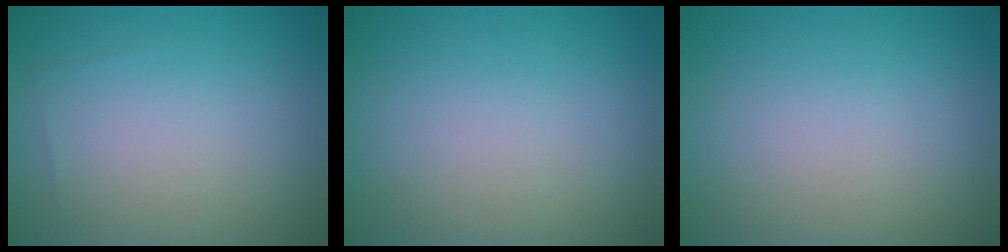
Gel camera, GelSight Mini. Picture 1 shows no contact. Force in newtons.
{"total": 0.0}
{"total": 0.0}